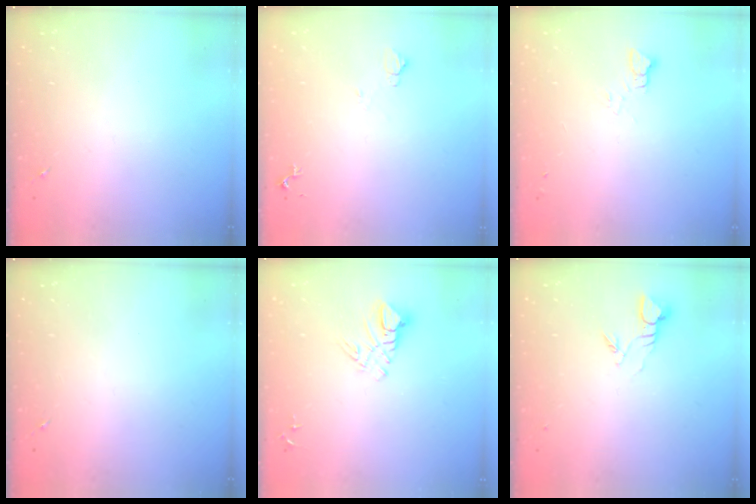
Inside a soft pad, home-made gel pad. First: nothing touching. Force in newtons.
{"total": 5.1, "press": 5.1, "slide": 0.7}
{"total": 4.1, "press": 4.0, "slide": 0.4}
{"total": 0.0}
{"total": 7.5, "press": 7.5, "slide": 0.7}
{"total": 3.8, "press": 3.8, "slide": 0.3}